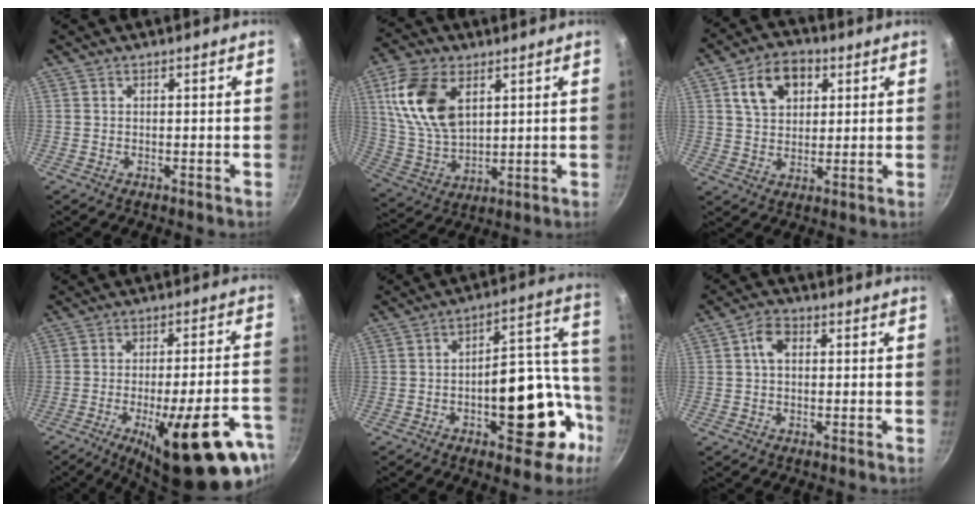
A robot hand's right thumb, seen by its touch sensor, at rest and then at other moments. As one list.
[{"total": 15.6, "force": [5.4, 9.3, 11.3], "torque": [-0.202, -0.015, 0.115]}, {"total": 10.5, "force": [3.9, 7.3, 6.4], "torque": [-0.083, 0.005, 0.061]}, {"total": 24.4, "force": [-11.5, 7.0, 20.4], "torque": [-0.241, 0.034, -0.157]}, {"total": 20.3, "force": [-6.7, 10.3, 16.1], "torque": [-0.157, 0.074, -0.085]}, {"total": 4.4, "force": [0.7, 3.0, 3.1], "torque": [-0.048, 0.011, 0.006]}]